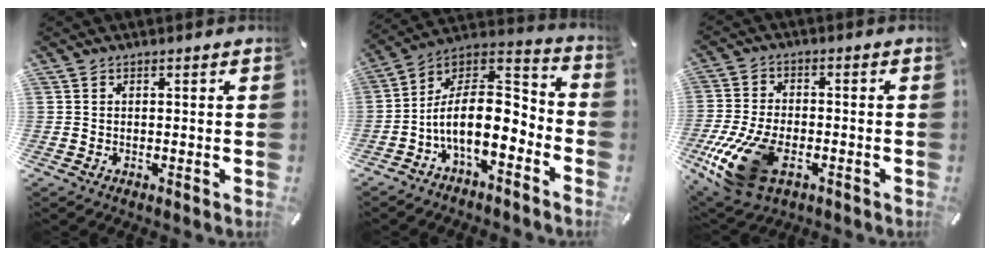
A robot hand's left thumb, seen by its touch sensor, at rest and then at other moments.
{"total": 14.0, "force": [-4.6, 7.9, 10.6], "torque": [-0.200, 0.001, -0.080]}
{"total": 16.8, "force": [-6.4, 9.6, 12.2], "torque": [-0.254, 0.017, -0.101]}